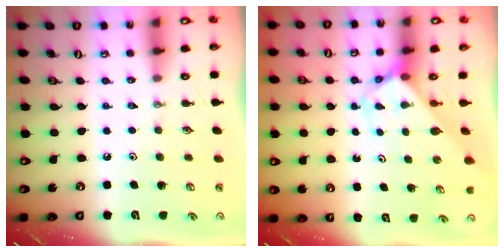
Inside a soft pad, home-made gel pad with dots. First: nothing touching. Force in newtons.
{"total": 2.9, "press": 2.9, "slide": 0.1}